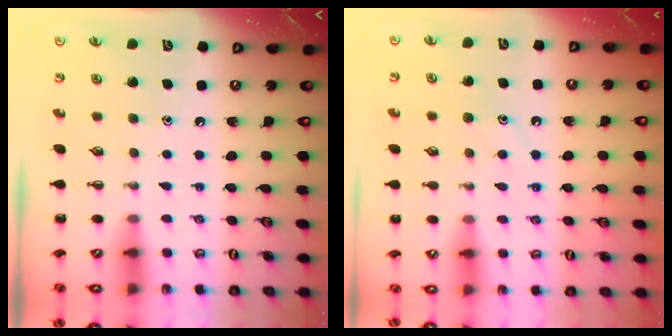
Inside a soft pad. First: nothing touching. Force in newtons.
{"total": 7.6, "press": 7.5, "slide": 1.2}